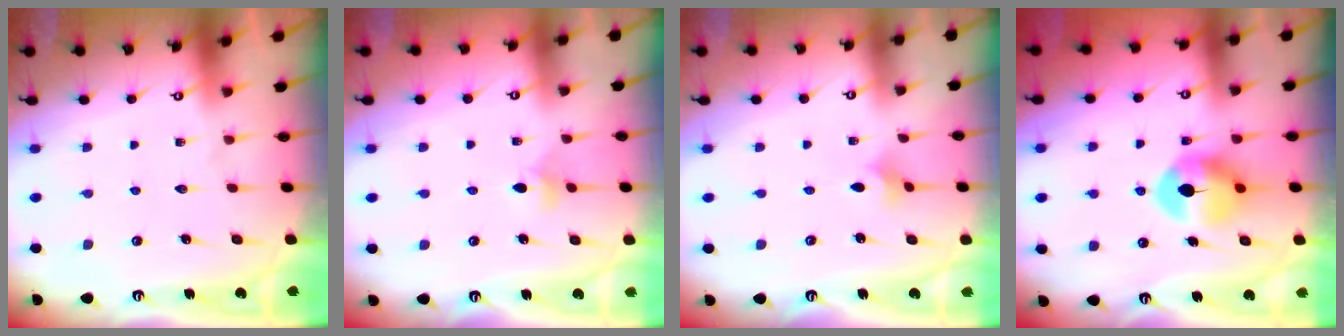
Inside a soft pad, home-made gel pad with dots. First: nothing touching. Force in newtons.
{"total": 5.2, "press": 5.1, "slide": 0.8}
{"total": 2.0, "press": 2.0, "slide": 0.4}
{"total": 8.4, "press": 8.4, "slide": 0.3}